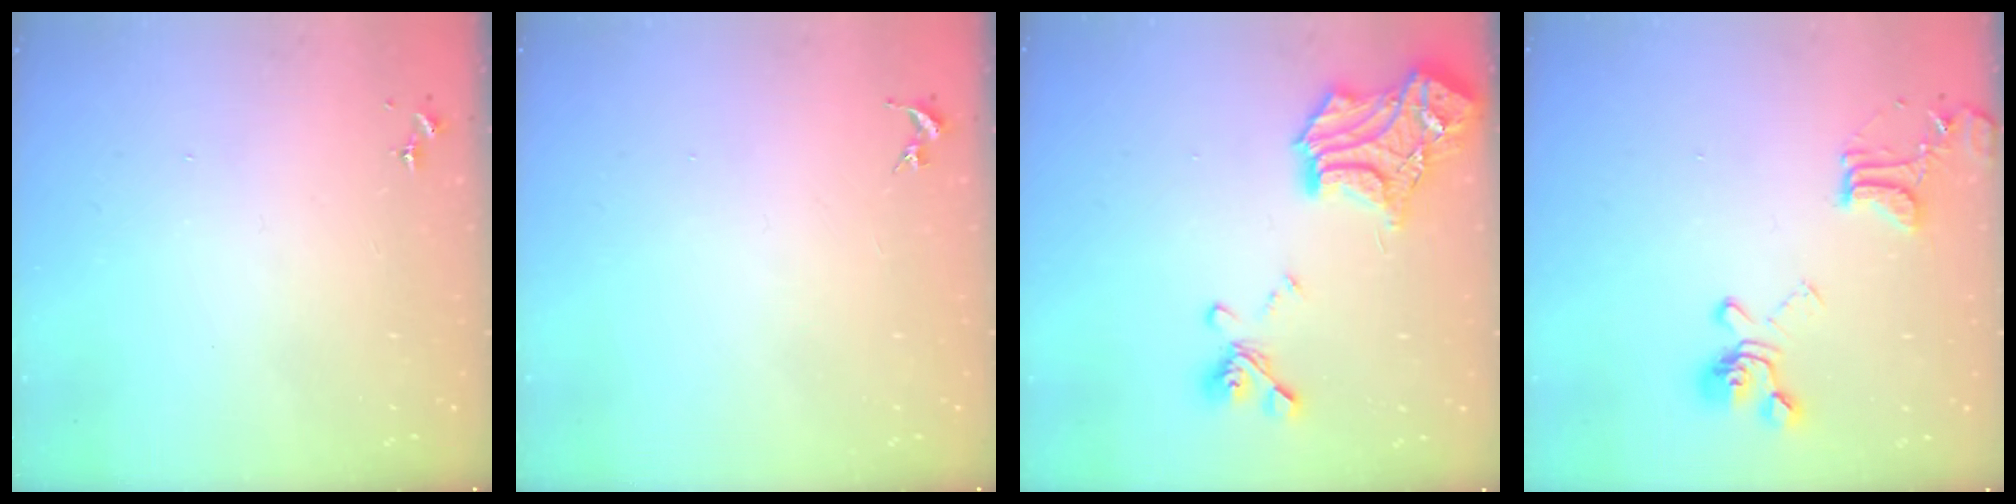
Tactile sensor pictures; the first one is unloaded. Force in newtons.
{"total": 0.0}
{"total": 22.9, "press": 22.8, "slide": 2.3}
{"total": 17.3, "press": 17.2, "slide": 1.8}